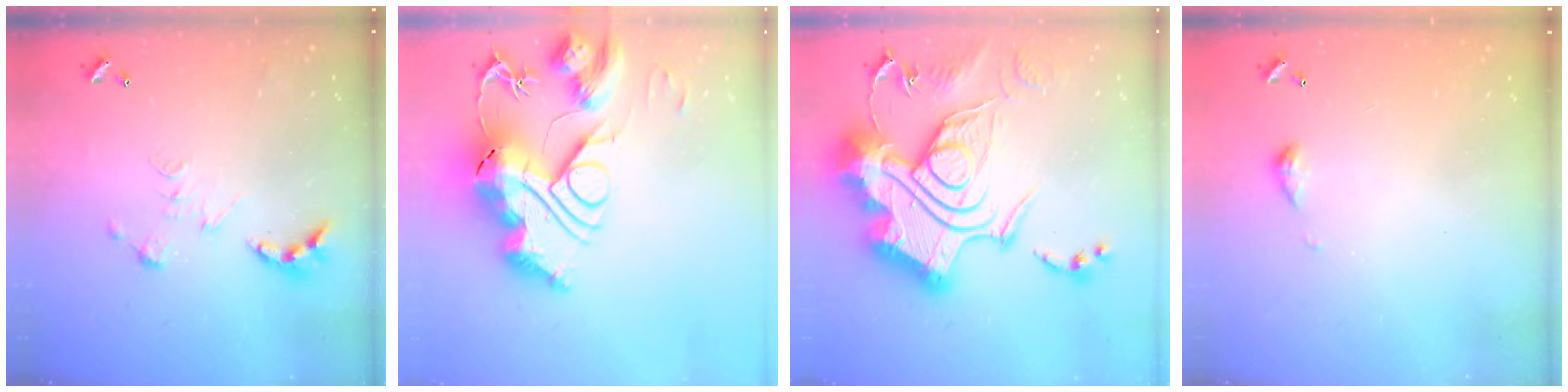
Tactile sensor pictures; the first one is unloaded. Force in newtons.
{"total": 0.7, "press": 0.7, "slide": 0.0}
{"total": 1.1, "press": 1.1, "slide": 0.0}
{"total": 4.0, "press": 4.0, "slide": 0.6}